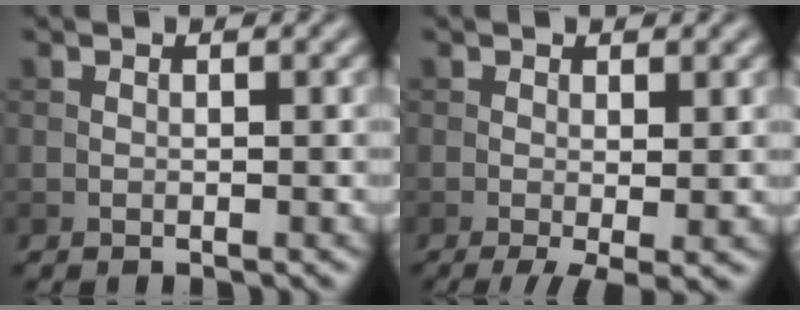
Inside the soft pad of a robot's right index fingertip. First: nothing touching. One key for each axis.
{"total": 3.1, "fx": -0.8, "fy": 0.7, "fz": 2.9, "tx": -0.050, "ty": -0.014, "tz": -0.015}